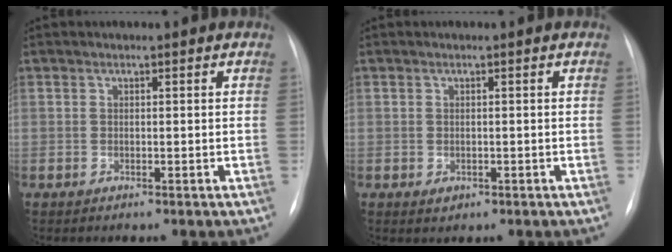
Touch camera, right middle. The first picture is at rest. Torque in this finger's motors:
{"motor_torque": [0.31, -0.26, 0.04, 0.00]}